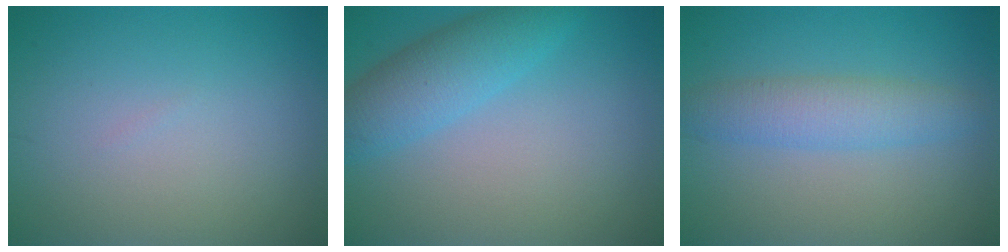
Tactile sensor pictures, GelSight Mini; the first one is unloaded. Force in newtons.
{"total": 4.4, "press": 4.4, "slide": 0.1}
{"total": 3.4, "press": 3.4, "slide": 0.1}